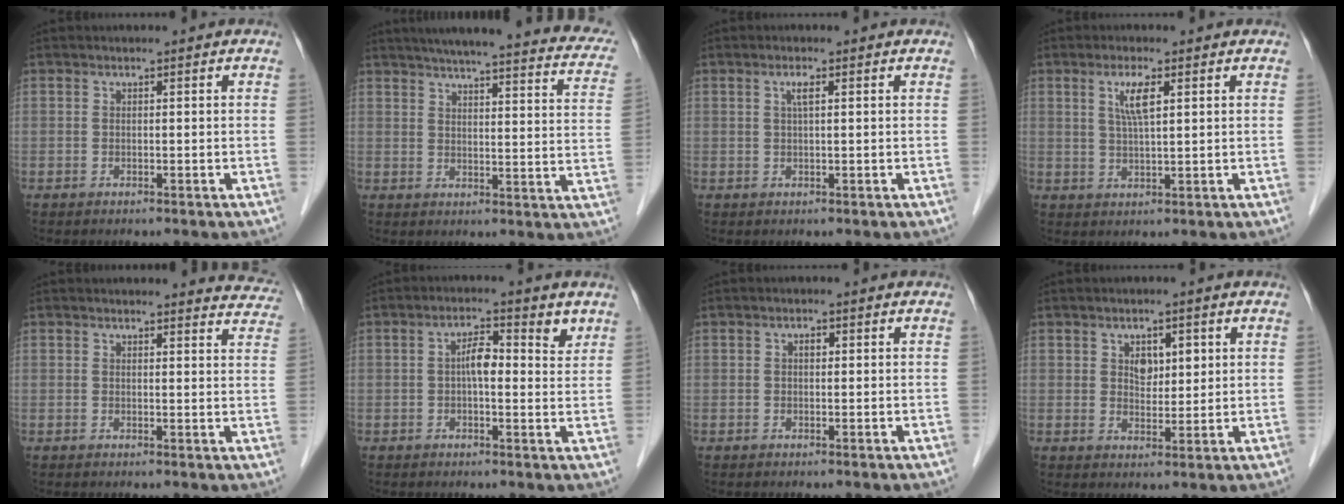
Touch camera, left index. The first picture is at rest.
{"total": 25.4, "force": [21.6, 3.3, 13.1], "torque": [-0.175, -0.014, 0.245]}
{"total": 1.5, "force": [0.6, 0.1, 1.4], "torque": [-0.030, 0.004, 0.009]}
{"total": 4.0, "force": [1.6, 0.4, 3.7], "torque": [-0.074, 0.001, 0.031]}
{"total": 7.3, "force": [7.2, 1.2, 0.5], "torque": [0.020, -0.023, 0.046]}
{"total": 5.1, "force": [1.6, 1.9, 4.5], "torque": [-0.073, 0.019, 0.019]}
{"total": 0.8, "force": [0.2, 0.5, 0.6], "torque": [-0.013, 0.003, 0.003]}
{"total": 3.8, "force": [1.4, 2.3, 2.7], "torque": [-0.042, 0.005, 0.025]}